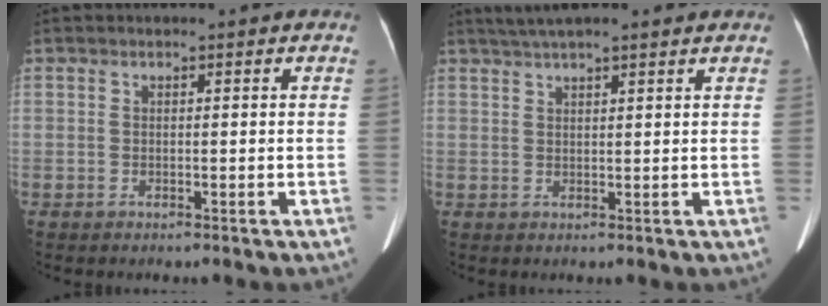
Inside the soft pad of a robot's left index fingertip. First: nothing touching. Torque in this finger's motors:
{"motor_torque": [0.34, -1.80, 0.39, 0.08]}